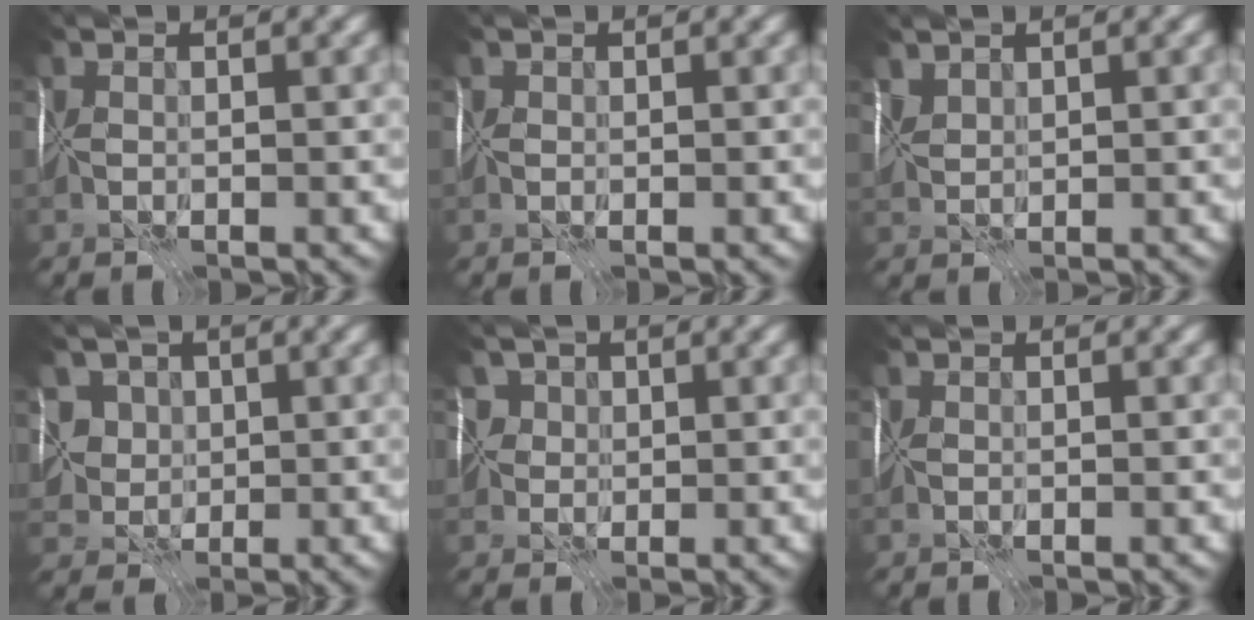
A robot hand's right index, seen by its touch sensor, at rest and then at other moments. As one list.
[{"total": 0.6, "force": [0.4, 0.4, 0.0], "torque": [0.002, 0.007, 0.005]}, {"total": 1.6, "force": [1.3, 0.8, 0.6], "torque": [-0.018, 0.005, 0.030]}, {"total": 4.0, "force": [1.2, 3.6, 1.4], "torque": [-0.025, -0.004, 0.028]}, {"total": 3.9, "force": [1.4, 3.4, 1.3], "torque": [-0.015, 0.009, 0.018]}, {"total": 0.0}]